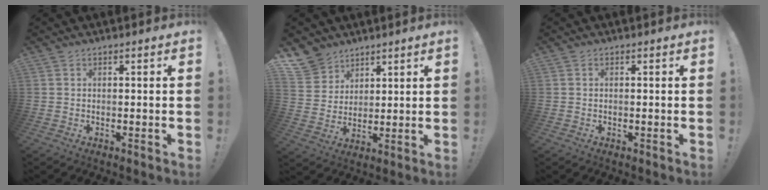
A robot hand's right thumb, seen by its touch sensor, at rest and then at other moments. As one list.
[{"total": 9.0, "force": [6.6, 5.9, 1.1], "torque": [-0.027, -0.050, 0.133]}, {"total": 0.0}]